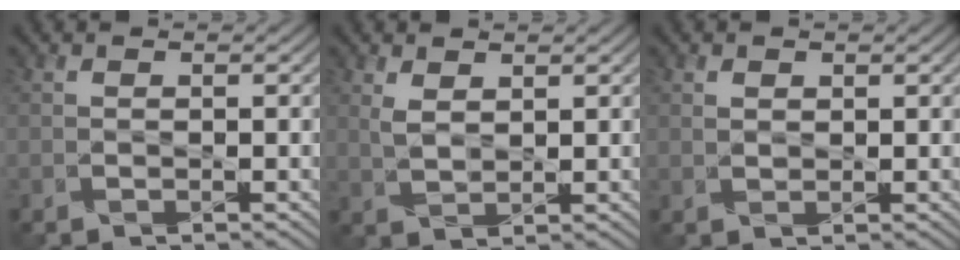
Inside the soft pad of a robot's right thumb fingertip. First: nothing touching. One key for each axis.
{"total": 2.7, "fx": 1.4, "fy": 1.4, "fz": 1.8, "tx": -0.049, "ty": -0.004, "tz": 0.032}
{"total": 1.0, "fx": 0.7, "fy": 0.7, "fz": 0.4, "tx": -0.013, "ty": -0.002, "tz": 0.015}